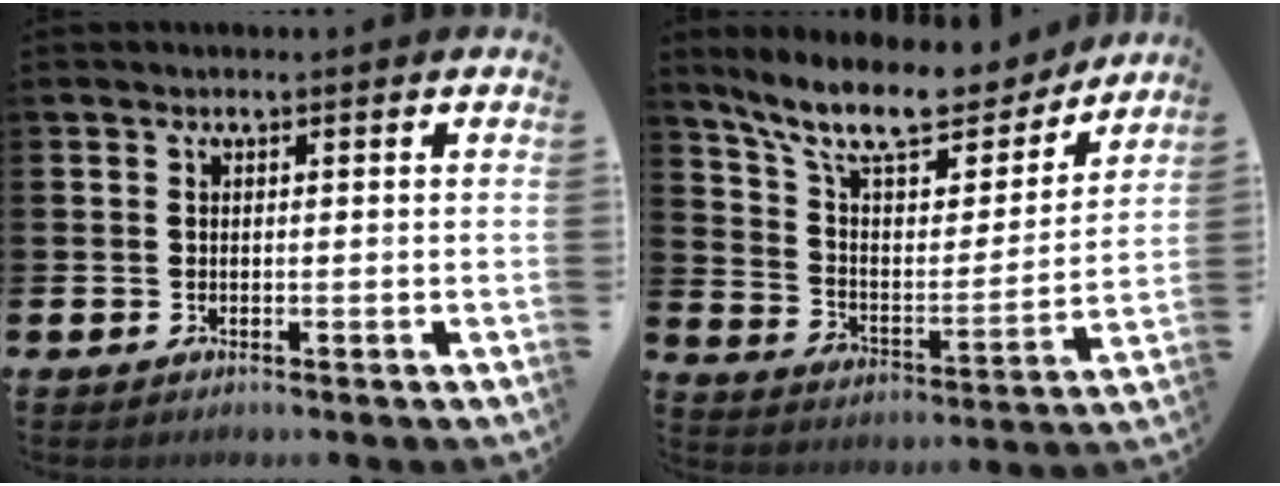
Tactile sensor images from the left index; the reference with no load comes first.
{"total": 12.6, "force": [10.6, 3.8, 5.5], "torque": [-0.138, -0.060, 0.185]}